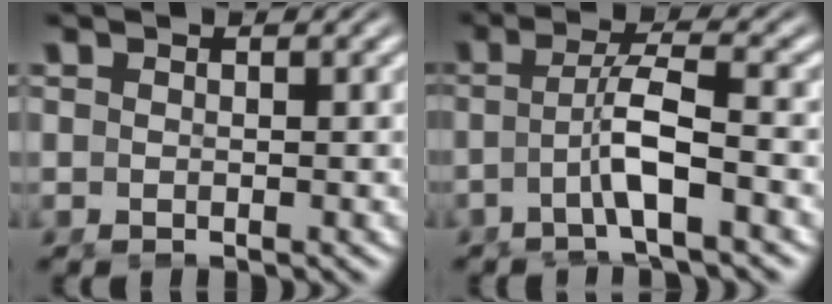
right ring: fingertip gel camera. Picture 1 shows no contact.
{"total": 3.3, "force": [-1.1, -0.1, 3.1], "torque": [-0.060, -0.008, -0.013]}